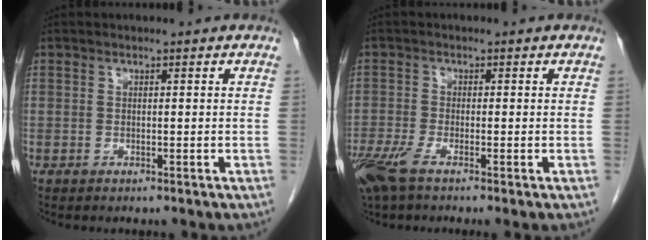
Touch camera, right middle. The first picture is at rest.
{"total": 4.9, "force": [-3.0, 0.7, 3.7], "torque": [-0.079, -0.015, -0.062]}